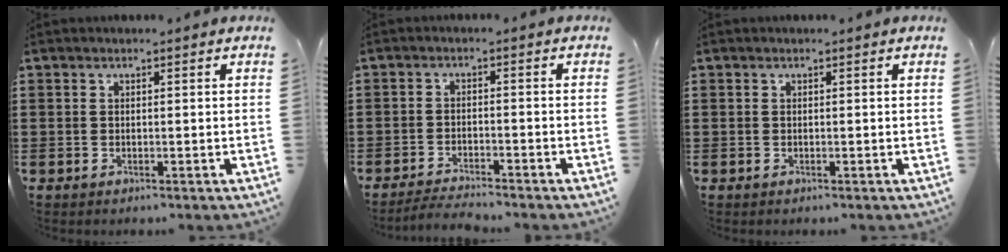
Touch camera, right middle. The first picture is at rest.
{"total": 2.9, "force": [-2.9, 0.1, 0.5], "torque": [-0.011, 0.002, -0.060]}
{"total": 0.0}